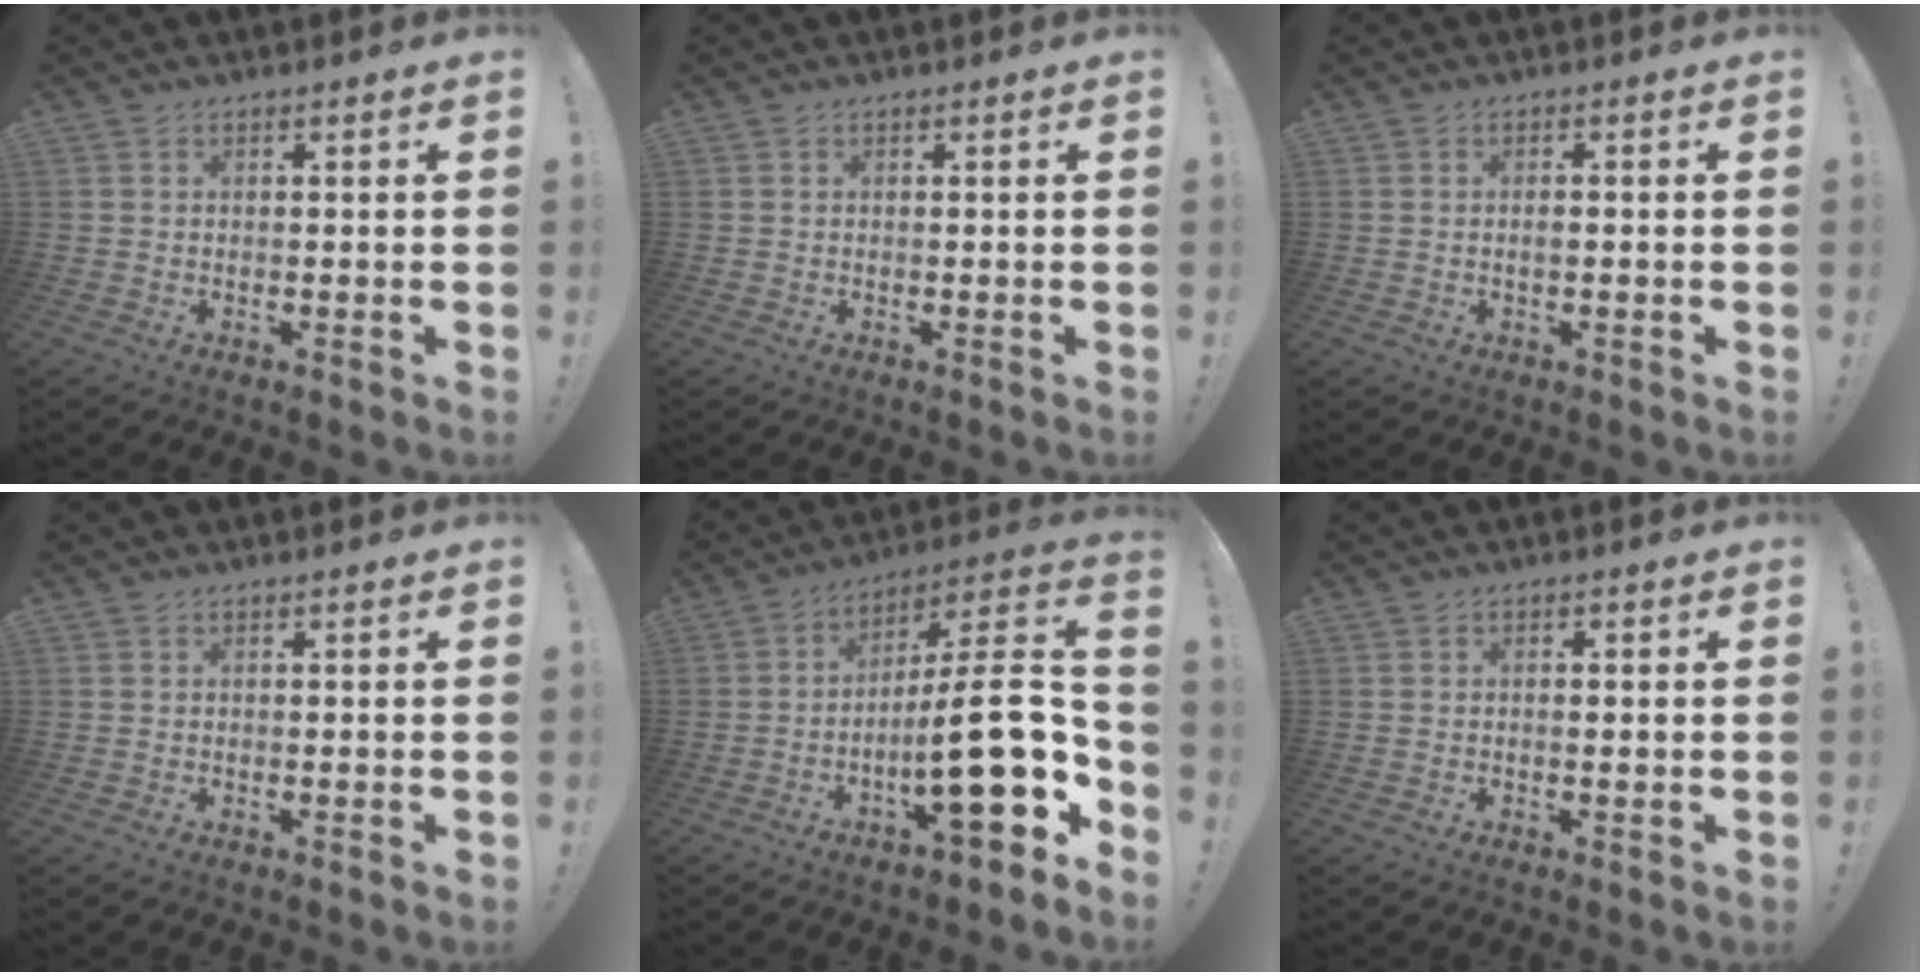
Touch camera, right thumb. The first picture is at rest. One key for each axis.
{"total": 0.0}
{"total": 1.6, "fx": -0.8, "fy": 0.2, "fz": 1.3, "tx": -0.020, "ty": 0.000, "tz": -0.016}
{"total": 0.0}
{"total": 23.1, "fx": -5.7, "fy": 5.5, "fz": 21.7, "tx": -0.343, "ty": 0.014, "tz": -0.091}
{"total": 1.2, "fx": -0.3, "fy": 0.0, "fz": 1.1, "tx": -0.015, "ty": -0.002, "tz": -0.008}